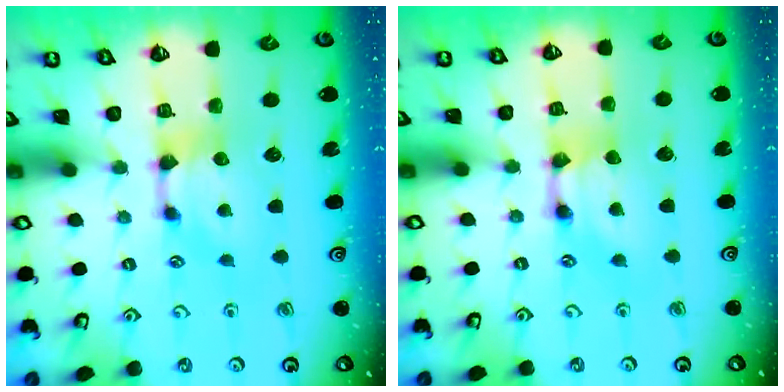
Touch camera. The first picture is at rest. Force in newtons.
{"total": 1.9, "press": 1.9, "slide": 0.1}